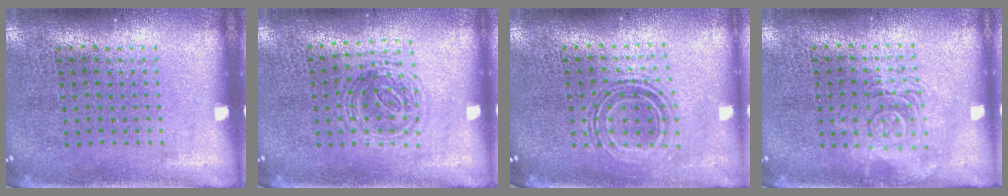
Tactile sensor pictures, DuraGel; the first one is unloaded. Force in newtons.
{"total": 1.2, "press": 1.1, "slide": 0.5}
{"total": 0.7, "press": 0.7, "slide": 0.2}
{"total": 2.6, "press": 2.6, "slide": 0.4}